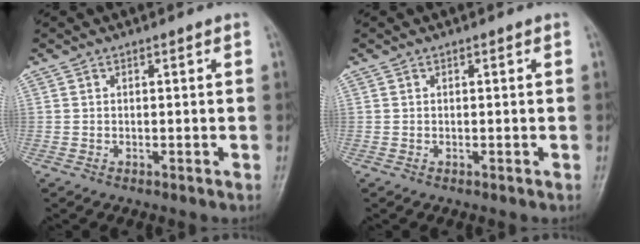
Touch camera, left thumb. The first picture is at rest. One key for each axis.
{"total": 0.0}